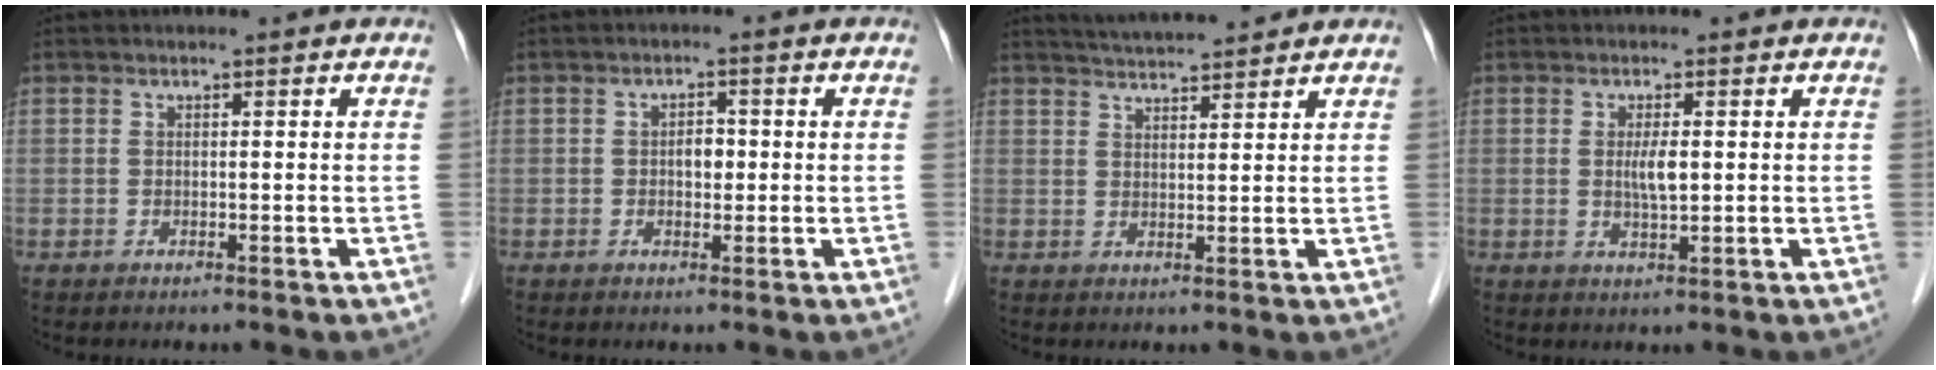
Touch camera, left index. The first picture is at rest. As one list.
[{"total": 2.2, "force": [-0.1, 1.4, 1.7], "torque": [-0.025, 0.003, -0.002]}, {"total": 7.1, "force": [6.7, 0.1, 2.3], "torque": [-0.045, 0.021, 0.105]}, {"total": 2.8, "force": [0.3, 0.5, 2.7], "torque": [-0.052, -0.005, 0.006]}]